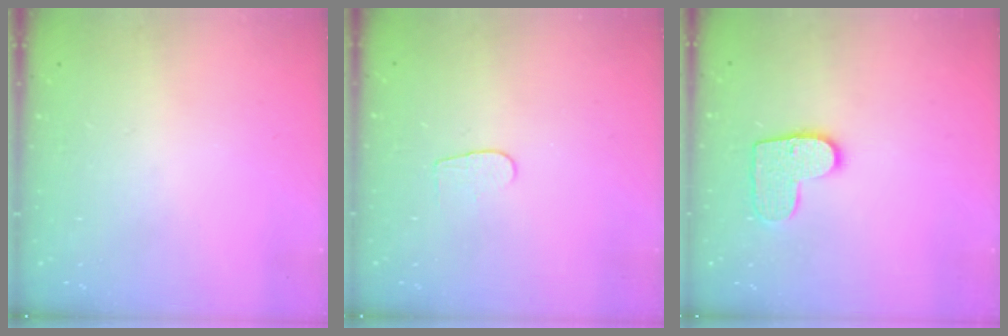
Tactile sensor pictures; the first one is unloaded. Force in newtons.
{"total": 4.3, "press": 4.3, "slide": 0.5}
{"total": 10.0, "press": 10.0, "slide": 0.5}